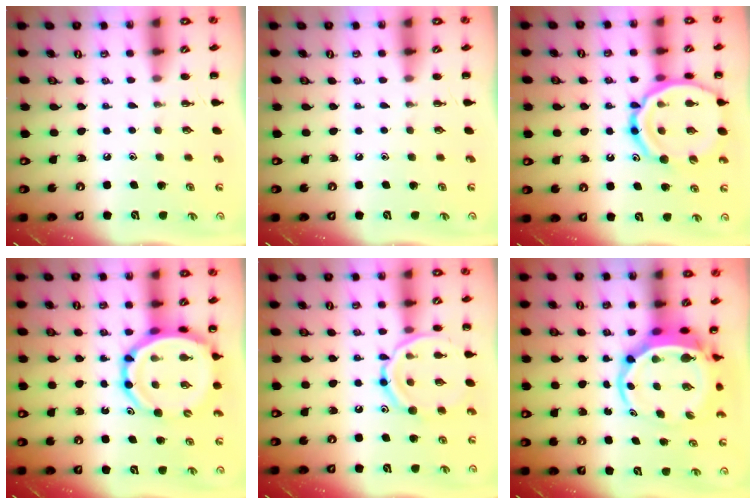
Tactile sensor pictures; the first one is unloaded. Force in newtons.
{"total": 0.0}
{"total": 20.2, "press": 20.0, "slide": 2.7}
{"total": 14.1, "press": 13.5, "slide": 4.0}
{"total": 13.5, "press": 13.5, "slide": 1.3}
{"total": 7.2, "press": 6.9, "slide": 1.7}